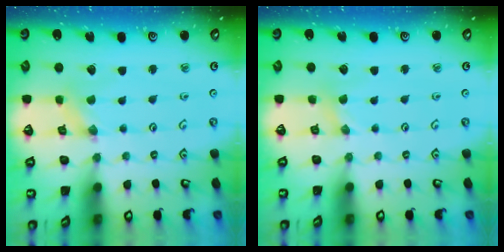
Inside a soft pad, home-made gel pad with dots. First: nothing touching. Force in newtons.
{"total": 0.8, "press": 0.7, "slide": 0.3}